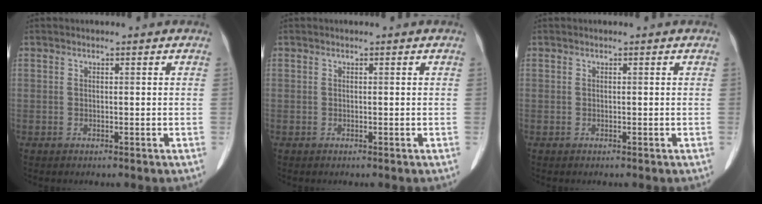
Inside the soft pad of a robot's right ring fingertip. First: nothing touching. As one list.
[{"total": 0.0}, {"total": 0.0}]